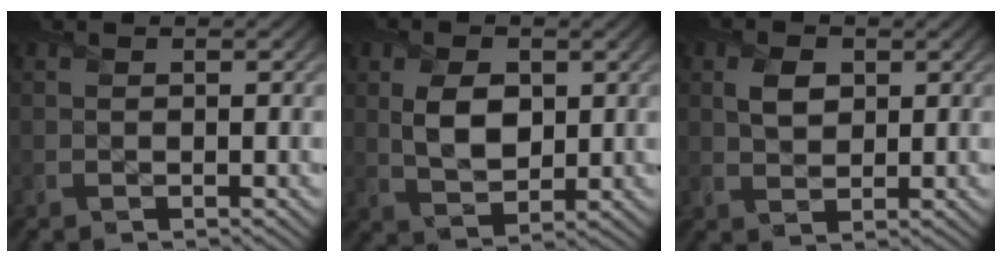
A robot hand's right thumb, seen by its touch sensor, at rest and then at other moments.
{"total": 5.8, "force": [1.1, 4.0, 4.1], "torque": [-0.083, -0.006, 0.019]}
{"total": 3.4, "force": [1.1, 2.5, 2.0], "torque": [-0.044, -0.002, 0.017]}